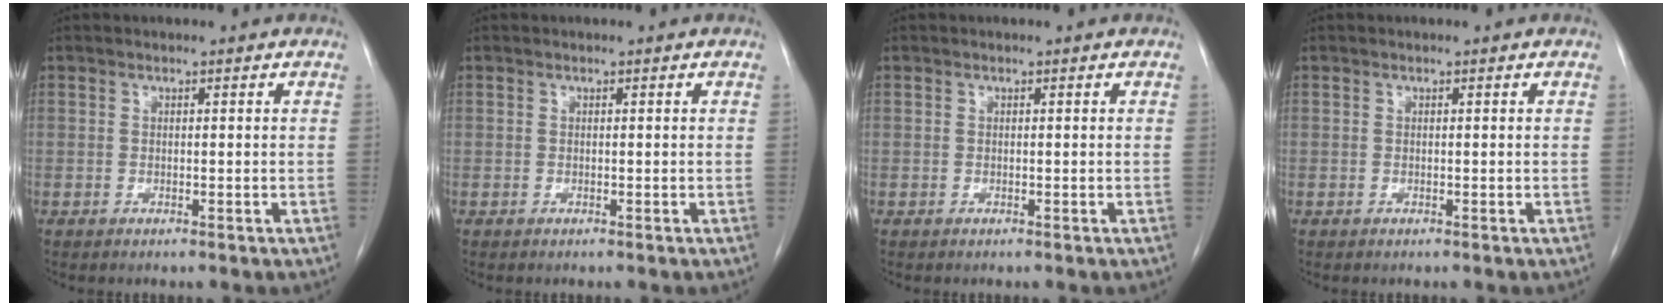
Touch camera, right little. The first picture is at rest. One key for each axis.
{"total": 0.0}
{"total": 0.0}
{"total": 0.0}